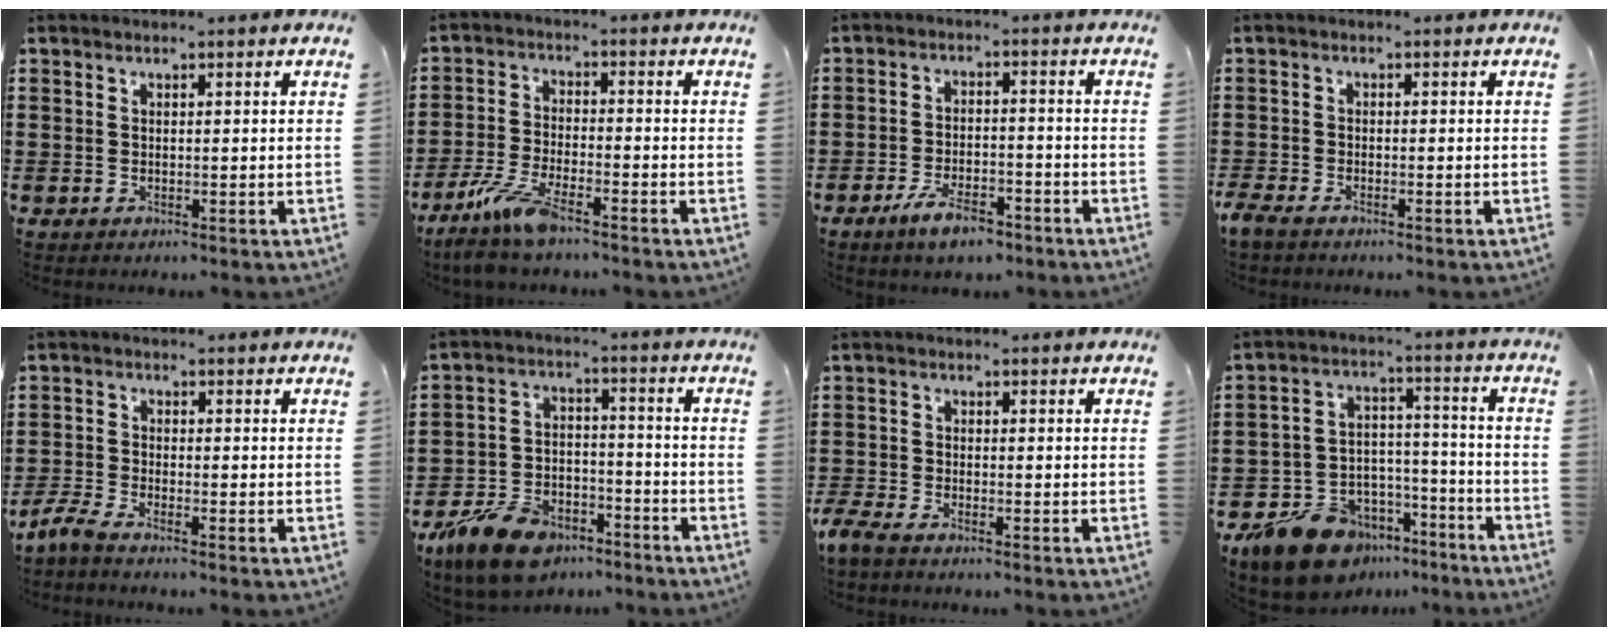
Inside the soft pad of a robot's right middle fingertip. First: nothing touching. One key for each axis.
{"total": 7.2, "fx": -5.5, "fy": 1.1, "fz": 4.6, "tx": -0.105, "ty": -0.012, "tz": -0.105}
{"total": 5.6, "fx": -4.2, "fy": 1.7, "fz": 3.3, "tx": -0.066, "ty": 0.004, "tz": -0.078}
{"total": 1.6, "fx": -1.4, "fy": 0.3, "fz": 0.7, "tx": -0.030, "ty": -0.005, "tz": -0.033}
{"total": 2.7, "fx": -2.2, "fy": 0.1, "fz": 1.5, "tx": -0.057, "ty": -0.010, "tz": -0.052}
{"total": 10.4, "fx": -8.2, "fy": 4.5, "fz": 4.5, "tx": -0.101, "ty": 0.030, "tz": -0.156}
{"total": 2.3, "fx": -2.1, "fy": 0.3, "fz": 0.9, "tx": -0.041, "ty": -0.007, "tz": -0.049}
{"total": 12.2, "fx": -9.9, "fy": 6.0, "fz": 3.9, "tx": -0.084, "ty": 0.057, "tz": -0.184}